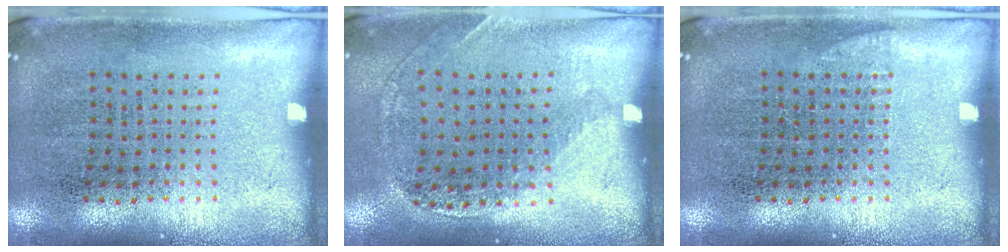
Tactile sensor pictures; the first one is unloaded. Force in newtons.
{"total": 1.1, "press": 1.1, "slide": 0.4}
{"total": 0.7, "press": 0.7, "slide": 0.2}